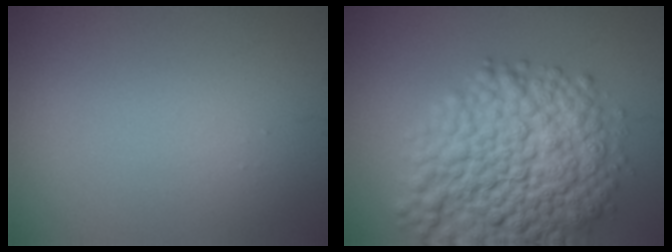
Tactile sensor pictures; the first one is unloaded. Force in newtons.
{"total": 11.9, "press": 11.9, "slide": 0.5}